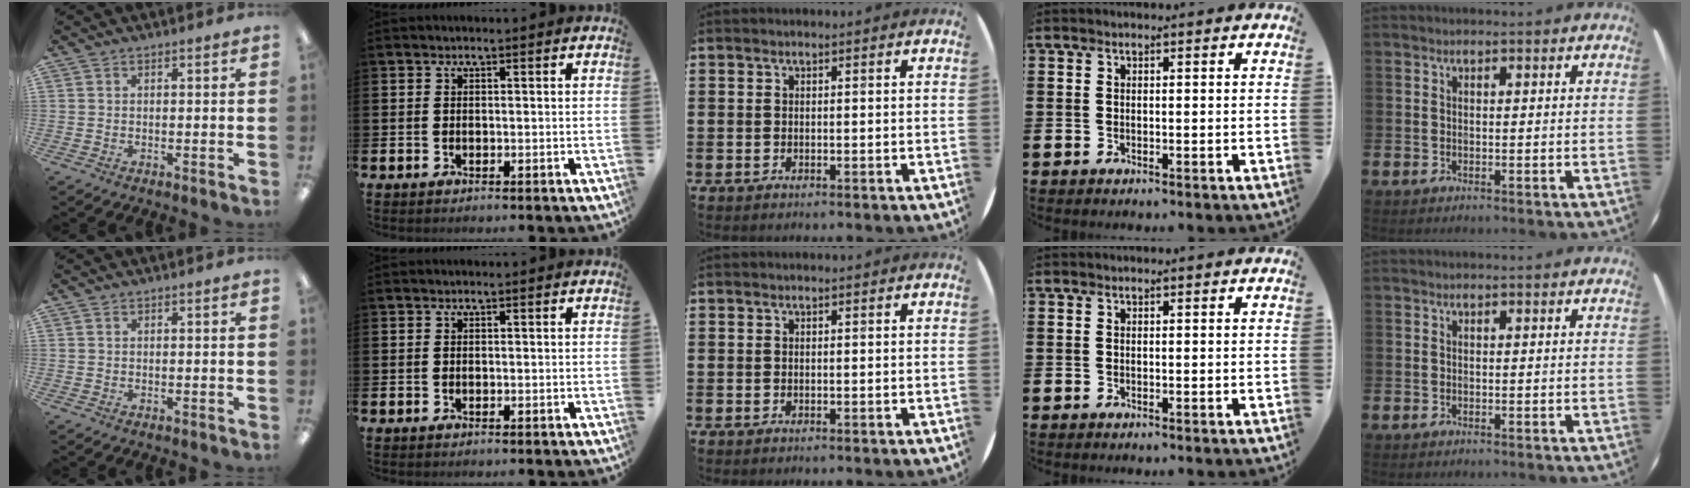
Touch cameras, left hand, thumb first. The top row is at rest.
{}